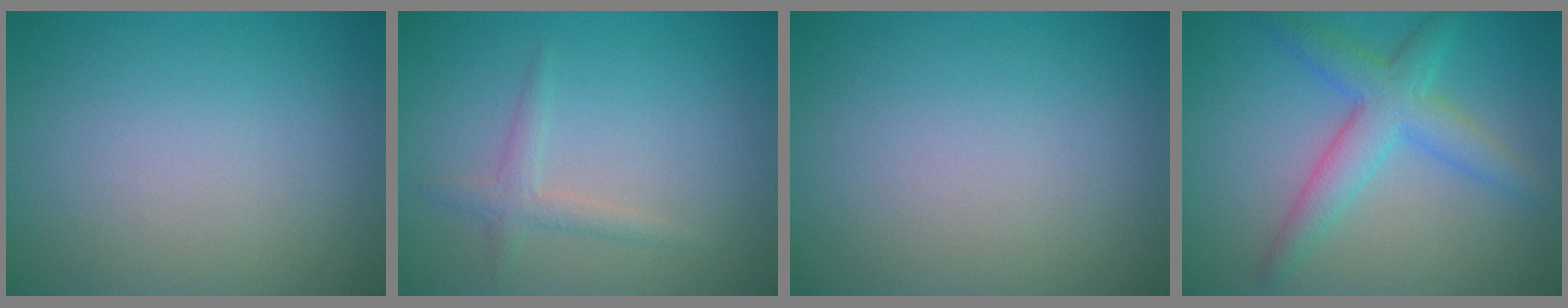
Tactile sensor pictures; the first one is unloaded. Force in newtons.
{"total": 1.6, "press": 1.6, "slide": 0.0}
{"total": 0.0}
{"total": 4.5, "press": 4.5, "slide": 0.1}